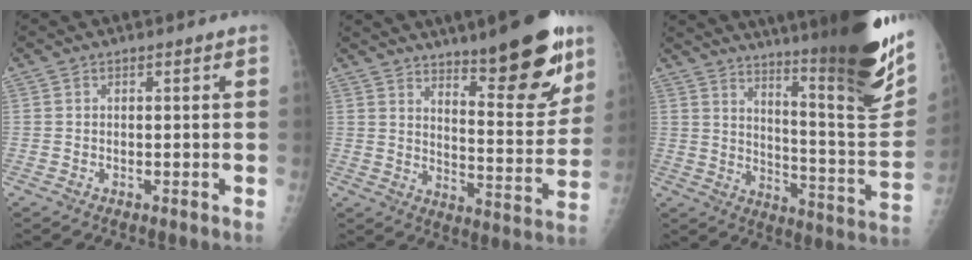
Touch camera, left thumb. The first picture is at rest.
{"total": 18.0, "force": [11.7, 4.6, 12.8], "torque": [-0.140, -0.077, 0.180]}
{"total": 28.8, "force": [20.0, 3.3, 20.4], "torque": [-0.273, -0.119, 0.283]}